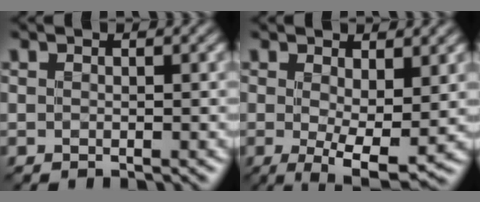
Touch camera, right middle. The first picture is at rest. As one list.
[{"total": 5.5, "force": [0.2, 1.7, 5.2], "torque": [-0.088, -0.015, 0.006]}]